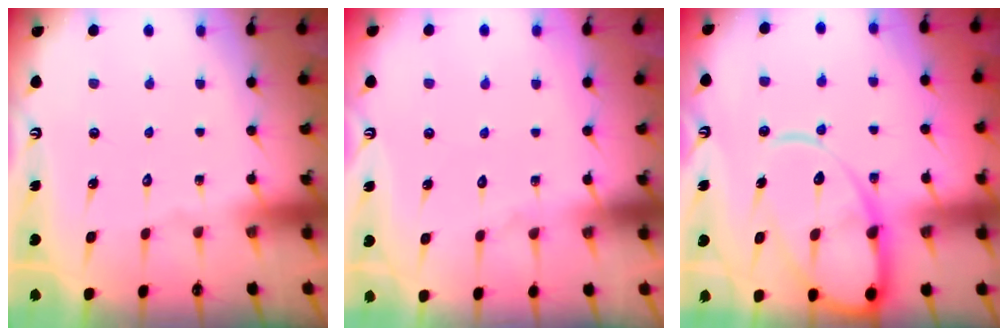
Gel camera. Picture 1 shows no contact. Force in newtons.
{"total": 4.5, "press": 4.4, "slide": 0.5}
{"total": 16.1, "press": 16.1, "slide": 1.3}